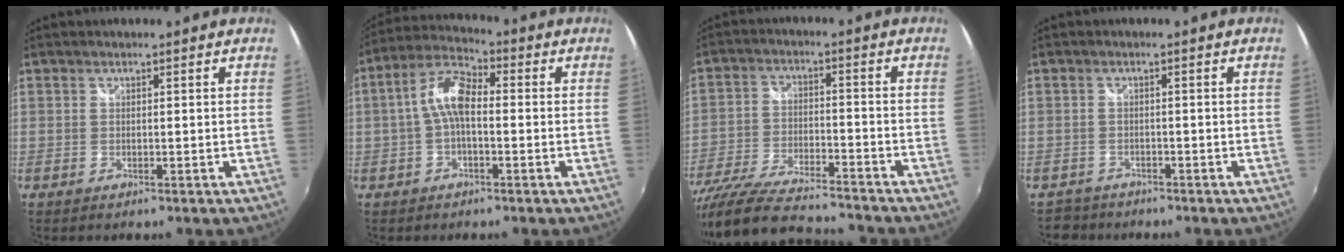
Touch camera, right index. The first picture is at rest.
{"total": 7.4, "force": [-0.6, 3.2, 6.6], "torque": [-0.142, 0.024, -0.016]}
{"total": 20.9, "force": [-18.1, 3.8, 9.7], "torque": [-0.198, -0.050, -0.303]}
{"total": 3.2, "force": [-2.7, 1.7, -0.3], "torque": [-0.008, 0.003, -0.048]}